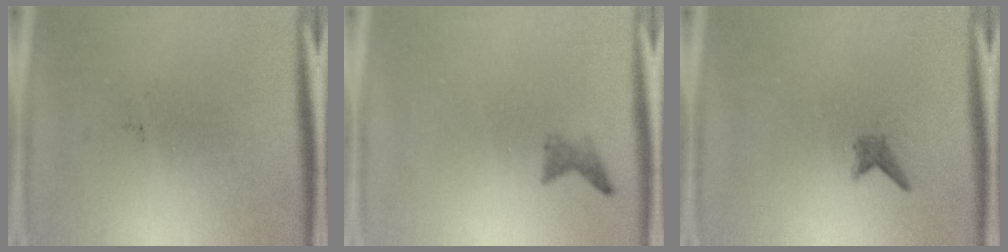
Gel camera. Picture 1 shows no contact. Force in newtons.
{"total": 1.1}
{"total": 1.0}